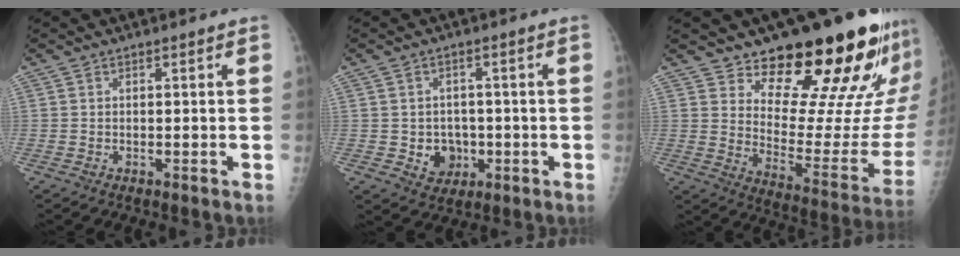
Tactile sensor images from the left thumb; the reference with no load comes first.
{"total": 5.6, "force": [-1.1, 5.0, 2.4], "torque": [-0.005, 0.008, -0.008]}
{"total": 23.0, "force": [16.6, 7.4, 14.1], "torque": [-0.157, -0.126, 0.231]}